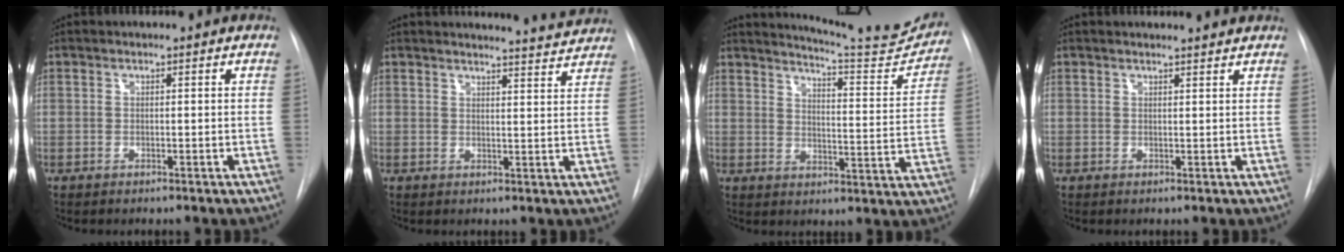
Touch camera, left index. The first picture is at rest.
{"total": 6.8, "force": [6.7, -0.3, 0.6], "torque": [-0.012, -0.020, 0.068]}
{"total": 14.8, "force": [14.3, 0.4, 4.0], "torque": [-0.062, -0.075, 0.172]}
{"total": 2.6, "force": [2.6, -0.2, 0.5], "torque": [-0.010, -0.001, 0.024]}